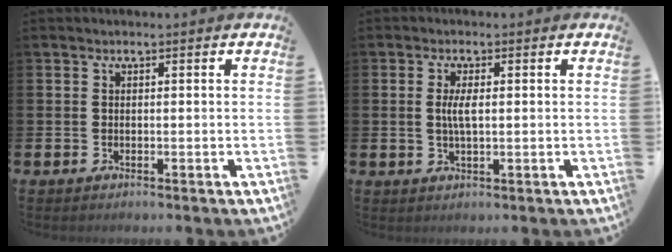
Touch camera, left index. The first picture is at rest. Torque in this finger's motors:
{"motor_torque": [0.53, 0.12, 0.07, 0.12]}